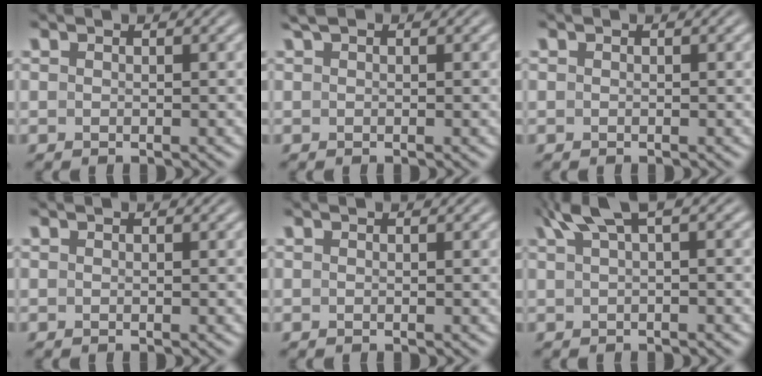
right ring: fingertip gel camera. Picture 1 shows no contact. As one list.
[{"total": 0.7, "force": [0.5, 0.0, 0.4], "torque": [-0.013, 0.001, 0.011]}, {"total": 0.0}, {"total": 0.0}, {"total": 0.0}, {"total": 3.8, "force": [2.2, 0.5, 3.1], "torque": [-0.055, 0.010, 0.037]}]